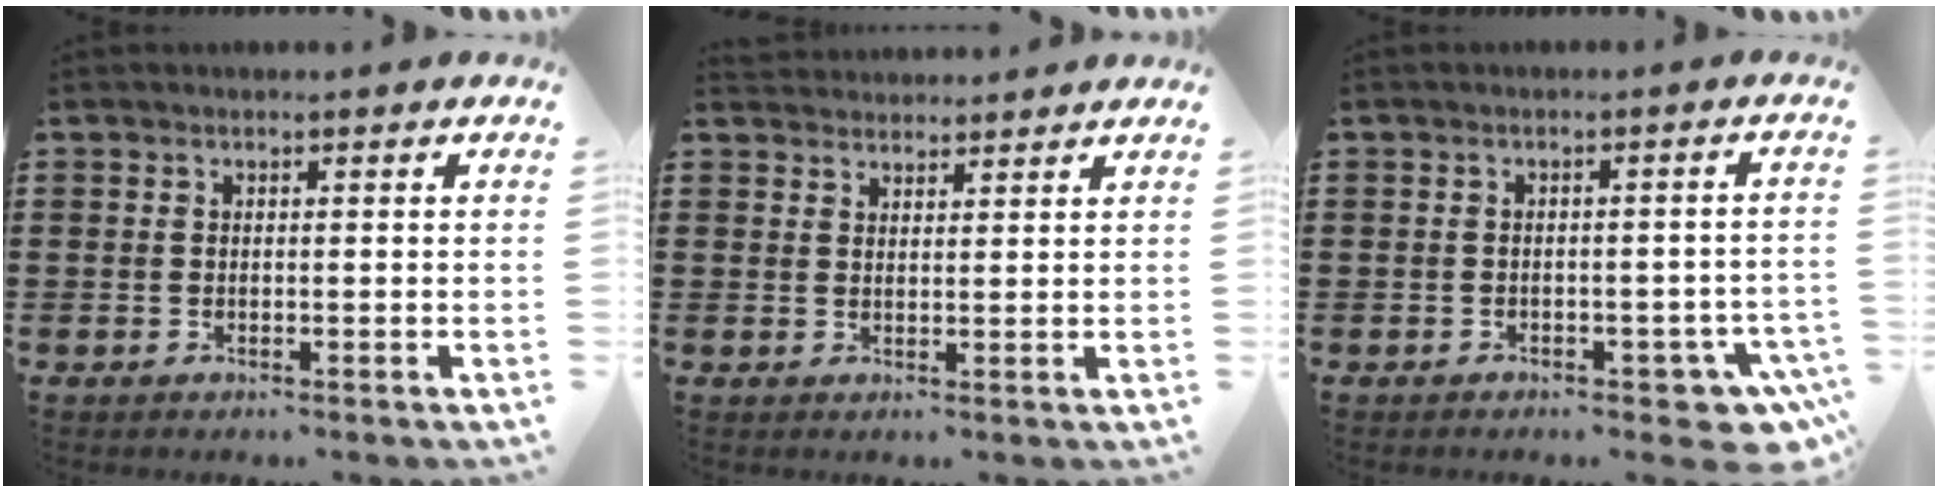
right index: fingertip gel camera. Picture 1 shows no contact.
{"total": 2.3, "force": [2.2, -0.3, -0.6], "torque": [0.008, -0.002, 0.044]}
{"total": 3.7, "force": [-3.1, 0.9, 1.8], "torque": [-0.027, -0.001, -0.060]}